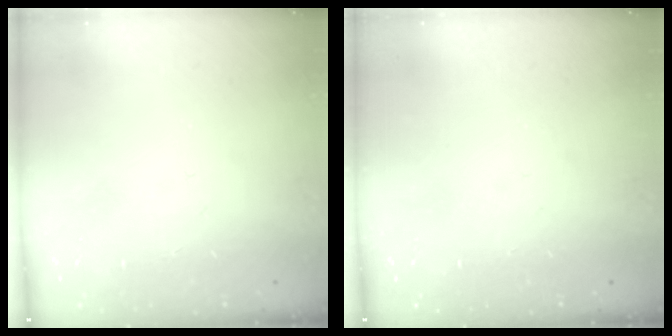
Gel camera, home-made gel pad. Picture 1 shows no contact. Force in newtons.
{"total": 0.0}